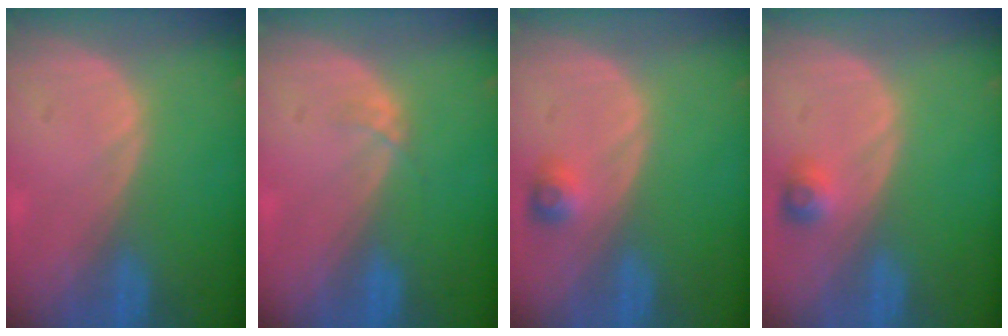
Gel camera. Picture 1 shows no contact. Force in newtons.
{"total": 0.9, "press": 0.9, "slide": 0.1}
{"total": 2.5, "press": 2.3, "slide": 1.0}
{"total": 2.5, "press": 2.3, "slide": 1.0}